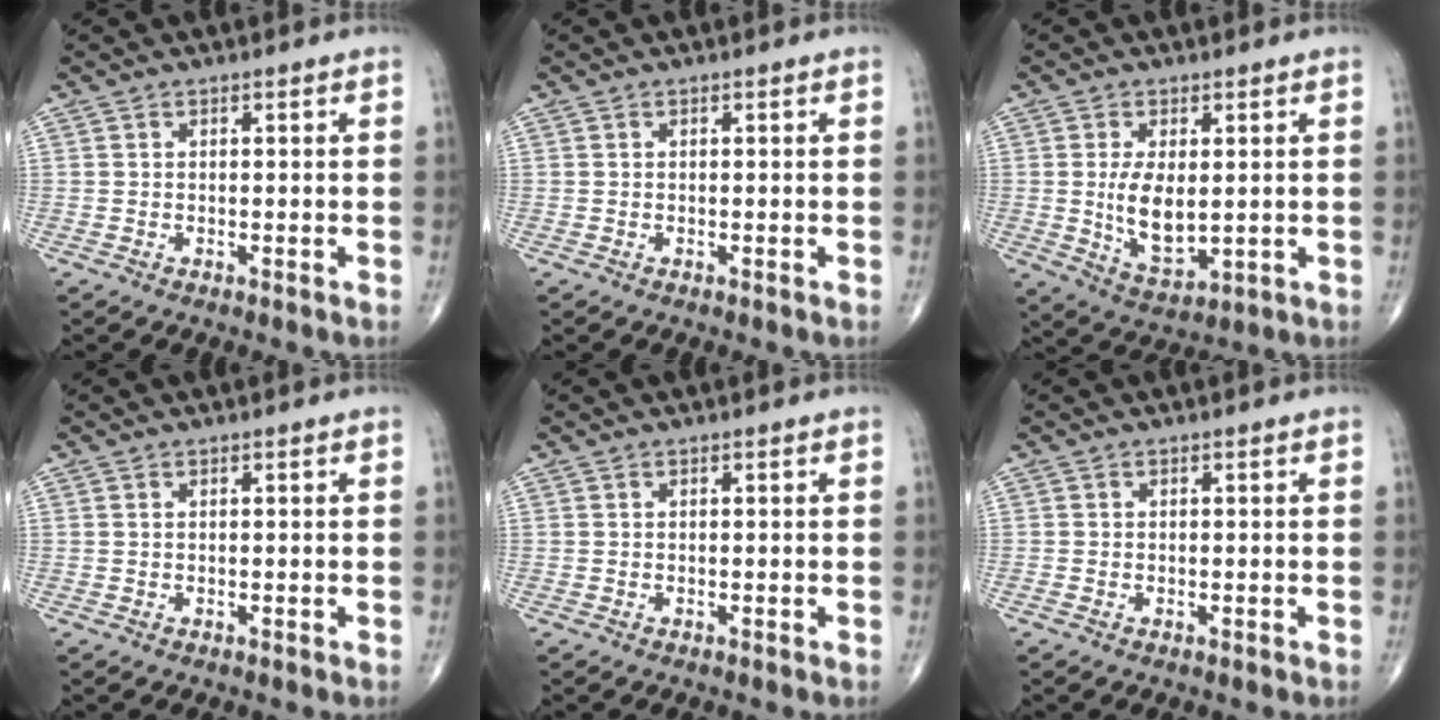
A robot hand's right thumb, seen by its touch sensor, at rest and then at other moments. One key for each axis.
{"total": 0.0}
{"total": 8.6, "fx": 0.4, "fy": 4.4, "fz": 7.4, "tx": -0.126, "ty": -0.021, "tz": 0.020}
{"total": 0.0}
{"total": 0.0}
{"total": 0.0}